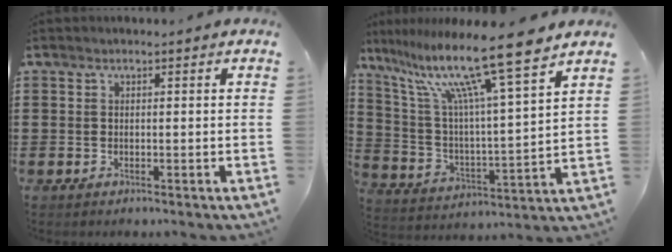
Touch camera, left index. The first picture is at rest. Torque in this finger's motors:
{"motor_torque": [1.01, -1.13, 1.05, 0.21]}